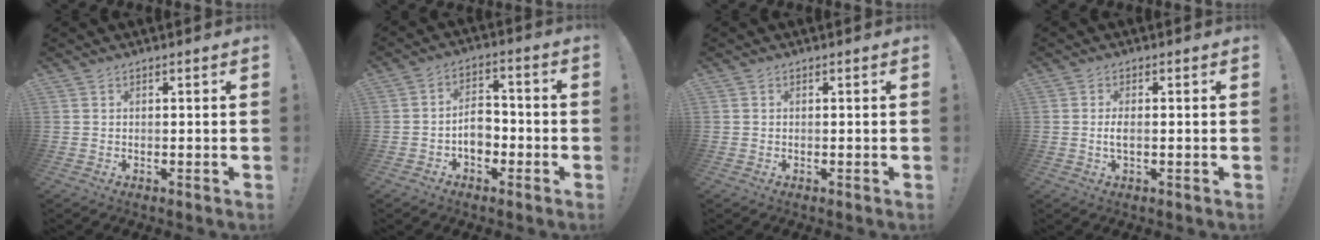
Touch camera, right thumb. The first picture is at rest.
{"total": 8.3, "force": [-2.3, 5.9, 5.4], "torque": [-0.083, 0.011, -0.042]}
{"total": 0.0}
{"total": 2.9, "force": [-0.4, 0.9, 2.7], "torque": [-0.056, 0.001, -0.008]}